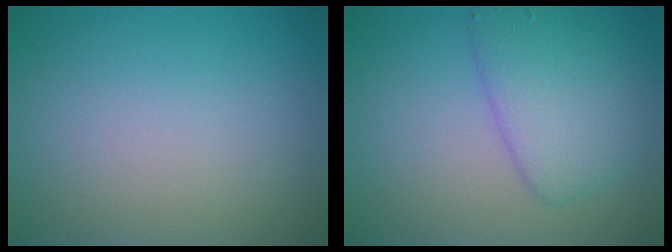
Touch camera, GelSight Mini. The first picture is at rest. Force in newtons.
{"total": 4.4, "press": 4.3, "slide": 0.2}